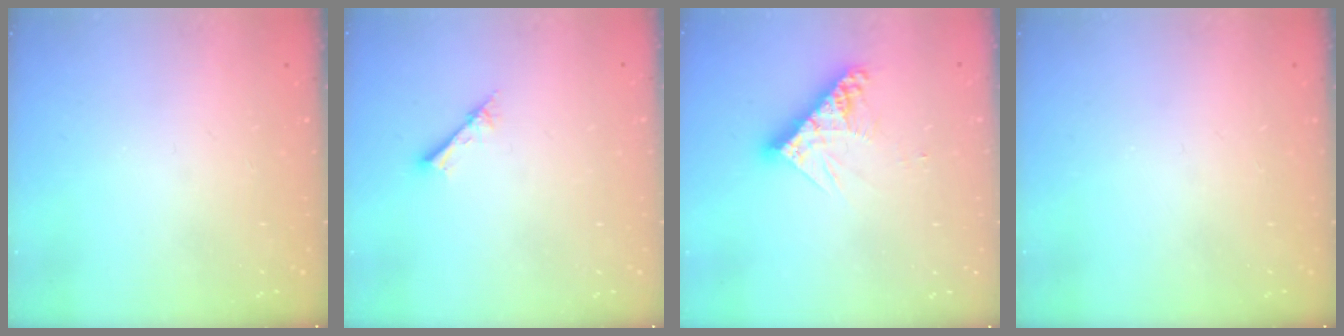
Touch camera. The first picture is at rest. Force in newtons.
{"total": 2.1, "press": 2.1, "slide": 0.2}
{"total": 10.7, "press": 10.6, "slide": 1.0}
{"total": 0.0}